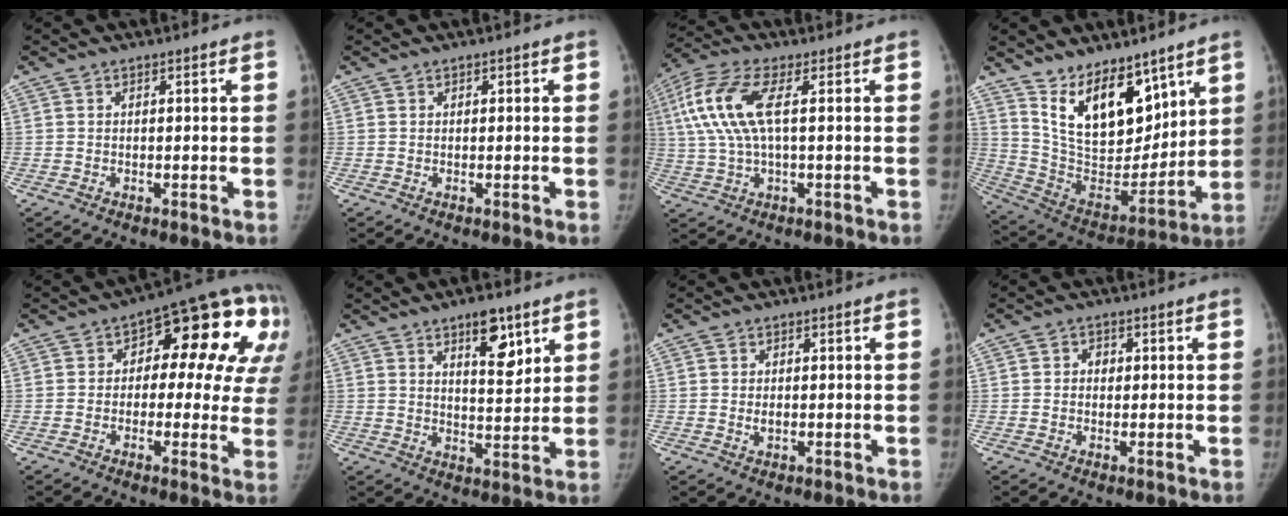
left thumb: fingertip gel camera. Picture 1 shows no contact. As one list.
[{"total": 0.5, "force": [0.2, 0.3, 0.3], "torque": [0.002, 0.001, 0.001]}, {"total": 11.2, "force": [2.1, 3.9, 10.3], "torque": [-0.261, 0.018, 0.038]}, {"total": 18.6, "force": [11.5, 9.2, 11.3], "torque": [-0.133, -0.080, 0.225]}, {"total": 19.5, "force": [5.6, 11.0, 15.1], "torque": [-0.119, 0.029, 0.060]}, {"total": 8.6, "force": [4.9, 3.4, 6.1], "torque": [-0.068, -0.032, 0.075]}, {"total": 1.3, "force": [0.0, 0.8, 1.0], "torque": [-0.012, -0.001, -0.001]}, {"total": 1.9, "force": [0.2, 1.7, 0.7], "torque": [0.001, 0.004, -0.002]}]